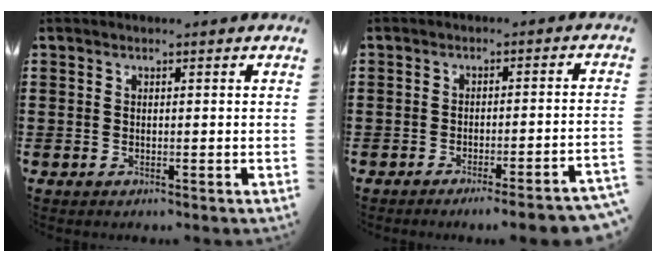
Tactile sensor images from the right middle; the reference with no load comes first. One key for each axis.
{"total": 3.4, "fx": -2.9, "fy": -0.6, "fz": 1.8, "tx": -0.028, "ty": -0.009, "tz": -0.057}